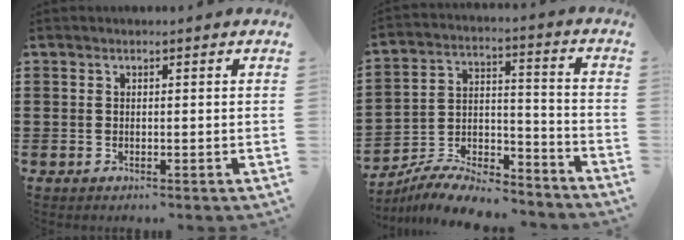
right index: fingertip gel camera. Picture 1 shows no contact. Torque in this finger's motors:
{"motor_torque": [0.71, 0.75, -0.14, -0.21]}